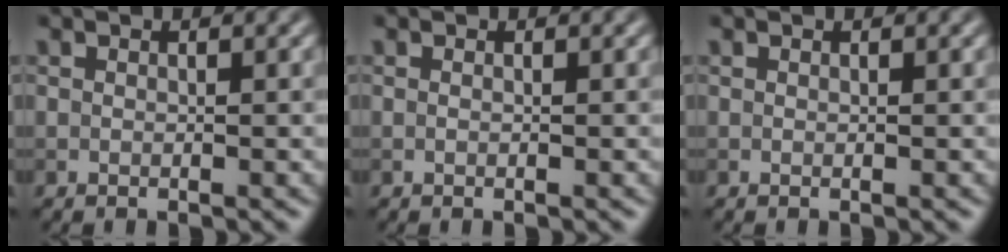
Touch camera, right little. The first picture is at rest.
{"total": 0.0}
{"total": 0.0}